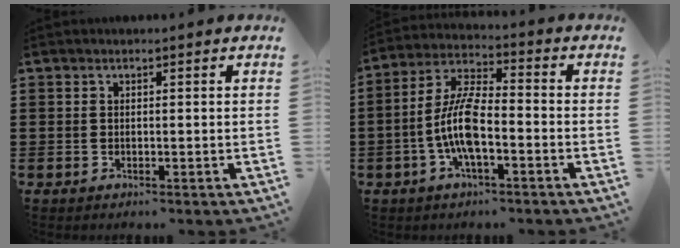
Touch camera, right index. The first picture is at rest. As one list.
[{"total": 9.1, "force": [-2.5, 3.0, 8.2], "torque": [-0.194, -0.011, -0.055]}]